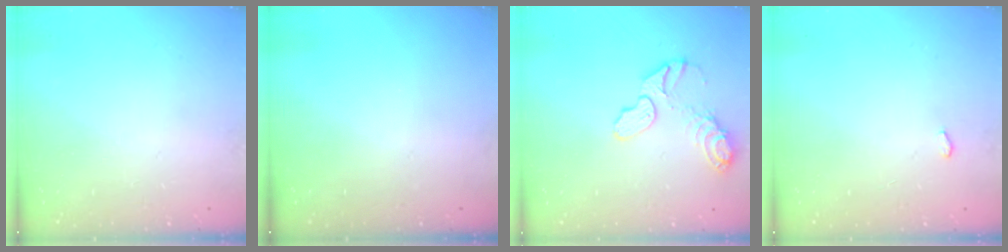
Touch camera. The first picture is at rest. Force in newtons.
{"total": 0.0}
{"total": 10.4, "press": 10.3, "slide": 1.0}
{"total": 2.6, "press": 2.2, "slide": 1.3}